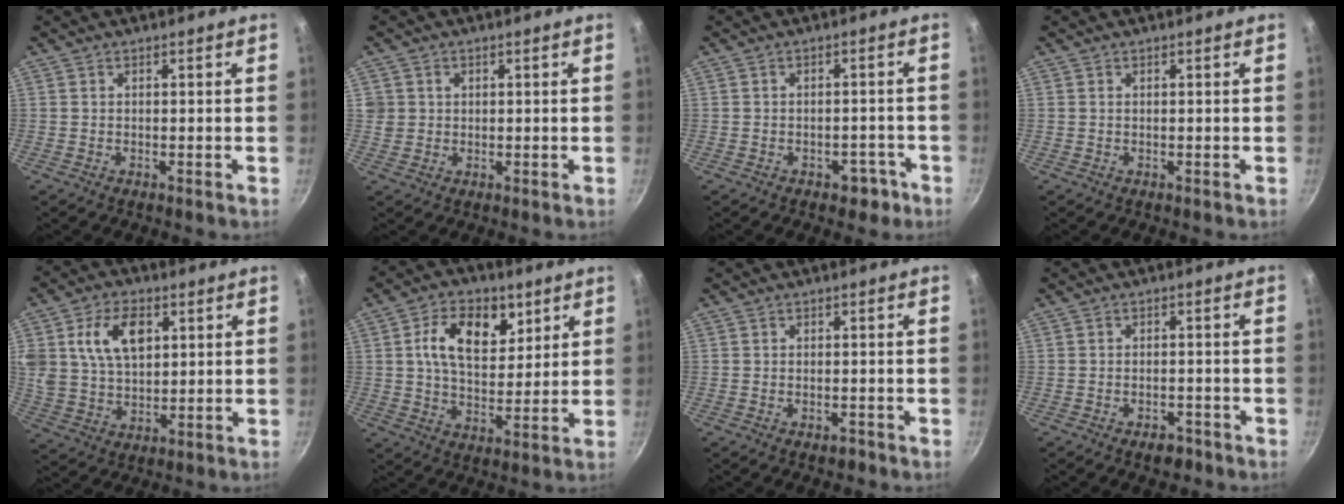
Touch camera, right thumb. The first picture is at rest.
{"total": 2.9, "force": [0.8, 2.7, 0.6], "torque": [0.003, -0.002, 0.017]}
{"total": 3.7, "force": [-2.3, 2.3, 1.7], "torque": [-0.003, 0.022, -0.026]}
{"total": 0.0}
{"total": 12.8, "force": [4.2, 8.0, 9.1], "torque": [-0.154, -0.006, 0.086]}
{"total": 12.6, "force": [4.6, 7.7, 8.9], "torque": [-0.120, -0.013, 0.081]}
{"total": 1.3, "force": [-1.0, 0.6, 0.7], "torque": [-0.009, 0.007, -0.013]}
{"total": 3.0, "force": [-2.2, 1.5, 1.5], "torque": [-0.015, 0.010, -0.030]}